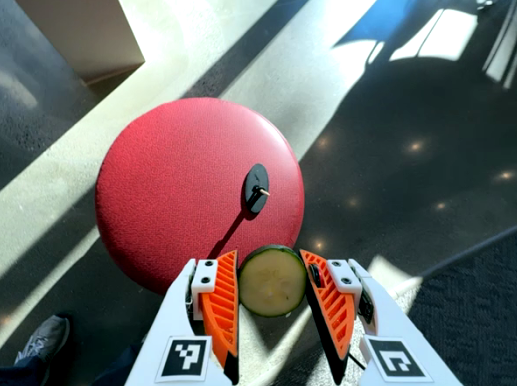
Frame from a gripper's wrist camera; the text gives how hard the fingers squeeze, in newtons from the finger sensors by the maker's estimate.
{"total": 10.1, "left": 10.2, "right": 10.0}